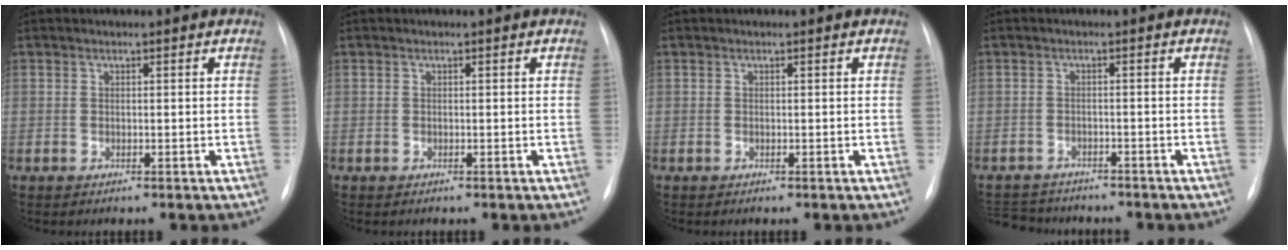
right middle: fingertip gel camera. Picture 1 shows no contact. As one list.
[{"total": 0.0}, {"total": 0.0}, {"total": 8.1, "force": [-7.4, 2.9, 1.9], "torque": [-0.037, 0.002, -0.106]}]